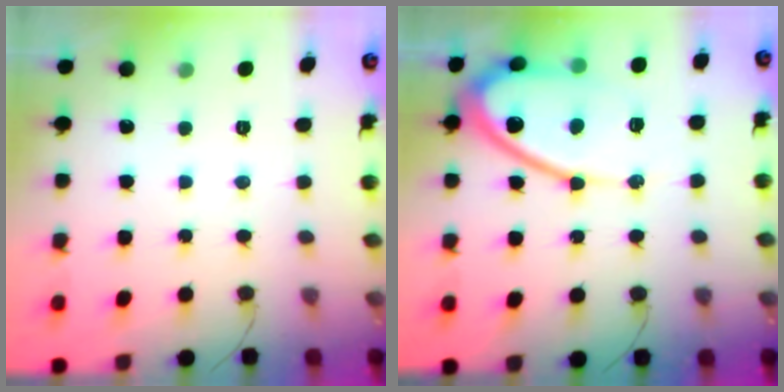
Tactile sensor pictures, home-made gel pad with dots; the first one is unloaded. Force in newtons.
{"total": 14.6, "press": 14.6, "slide": 1.1}